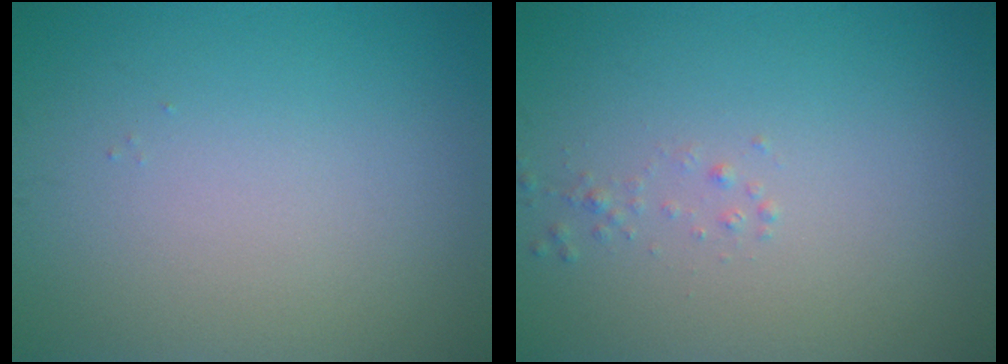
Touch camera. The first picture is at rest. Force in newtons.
{"total": 0.7, "press": 0.6, "slide": 0.1}